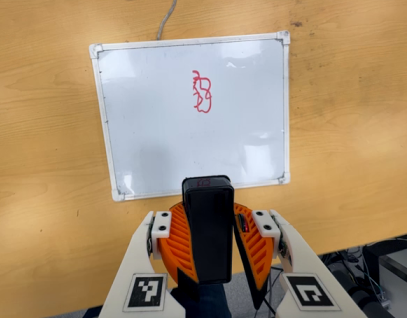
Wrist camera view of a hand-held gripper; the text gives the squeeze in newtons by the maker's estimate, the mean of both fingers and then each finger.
{"total": 10.5, "left": 10.5, "right": 10.5}